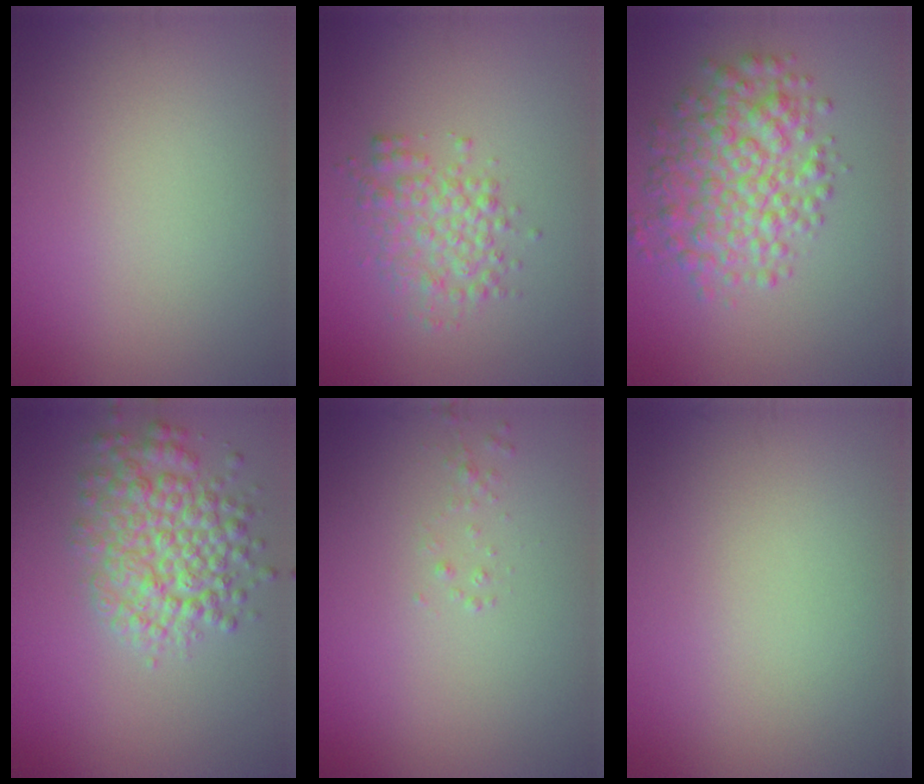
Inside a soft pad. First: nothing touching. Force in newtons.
{"total": 3.1, "press": 3.1, "slide": 0.1}
{"total": 5.7, "press": 5.7, "slide": 0.1}
{"total": 5.4, "press": 5.4, "slide": 0.2}
{"total": 0.7, "press": 0.6, "slide": 0.1}
{"total": 0.0}